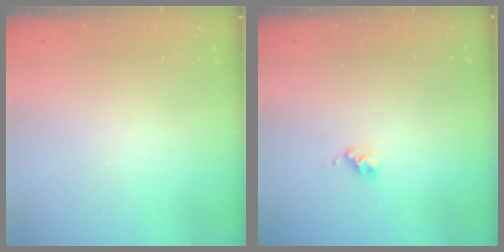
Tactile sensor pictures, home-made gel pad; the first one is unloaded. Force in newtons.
{"total": 2.7, "press": 2.6, "slide": 0.4}